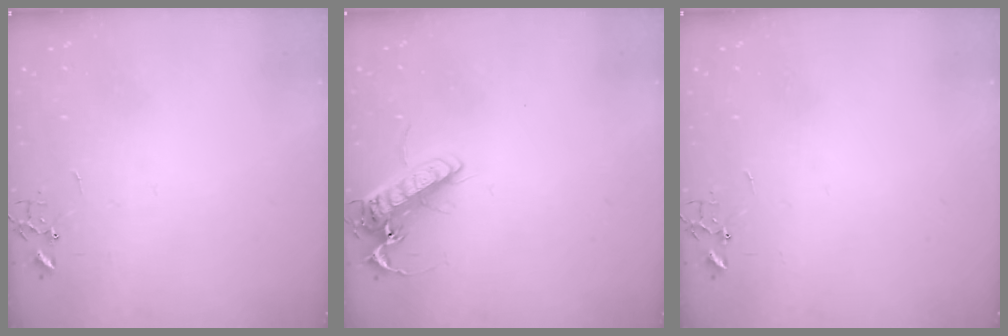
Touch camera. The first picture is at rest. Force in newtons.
{"total": 15.2, "press": 15.0, "slide": 2.4}
{"total": 0.0}